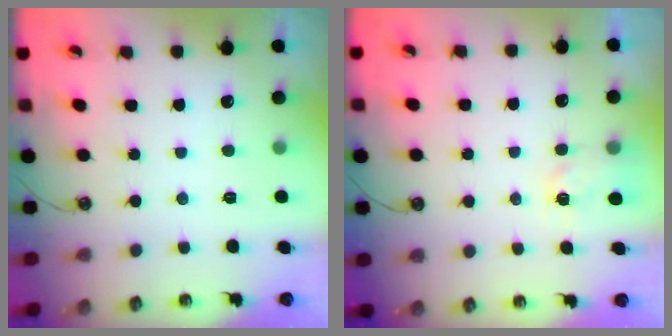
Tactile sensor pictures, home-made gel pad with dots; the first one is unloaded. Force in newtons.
{"total": 3.3, "press": 3.3, "slide": 0.5}